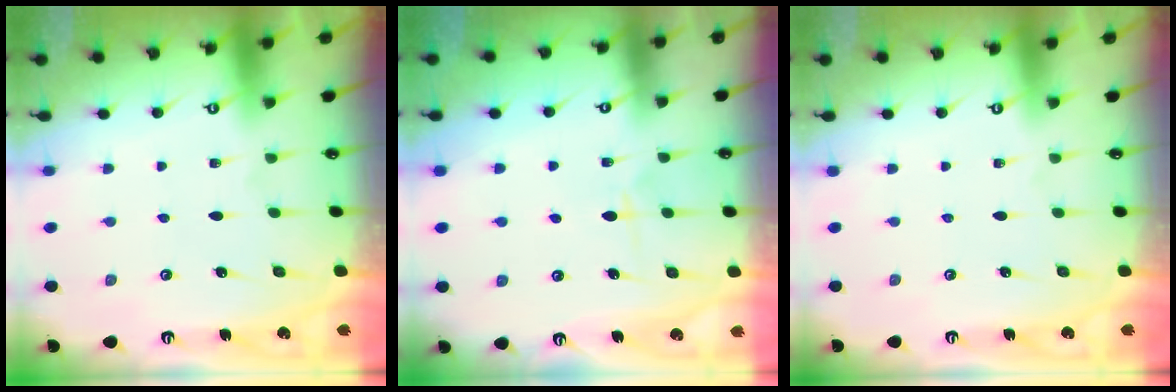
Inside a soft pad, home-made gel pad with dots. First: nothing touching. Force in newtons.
{"total": 4.8, "press": 4.7, "slide": 0.7}
{"total": 0.0}